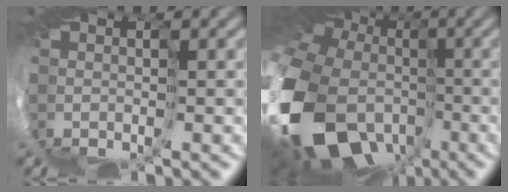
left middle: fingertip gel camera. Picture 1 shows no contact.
{"total": 18.9, "force": [-7.6, 14.3, 9.8], "torque": [-0.235, -0.061, -0.130]}